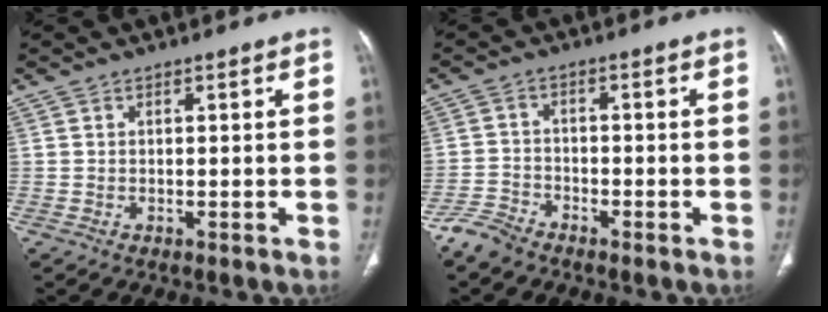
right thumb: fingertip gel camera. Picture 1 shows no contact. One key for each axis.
{"total": 4.2, "fx": -3.7, "fy": 1.7, "fz": 1.0, "tx": -0.023, "ty": 0.008, "tz": -0.079}